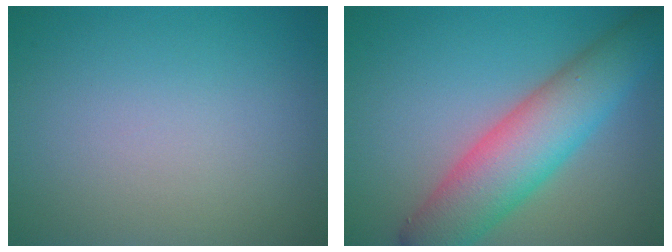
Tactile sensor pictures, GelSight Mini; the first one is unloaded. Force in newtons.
{"total": 8.1, "press": 8.1, "slide": 0.3}